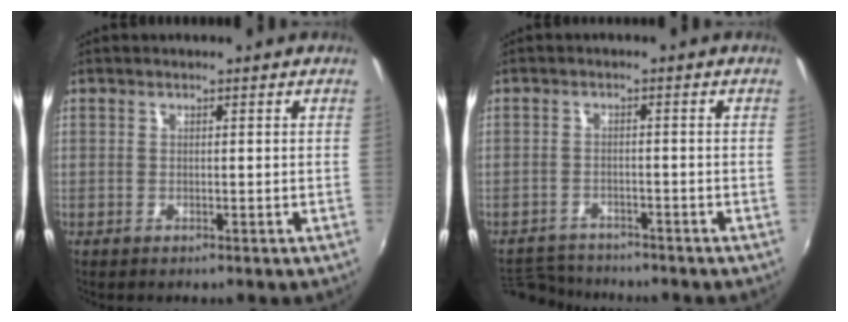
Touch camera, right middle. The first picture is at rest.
{"total": 6.4, "force": [-6.2, 1.6, 0.7], "torque": [-0.035, -0.001, -0.107]}